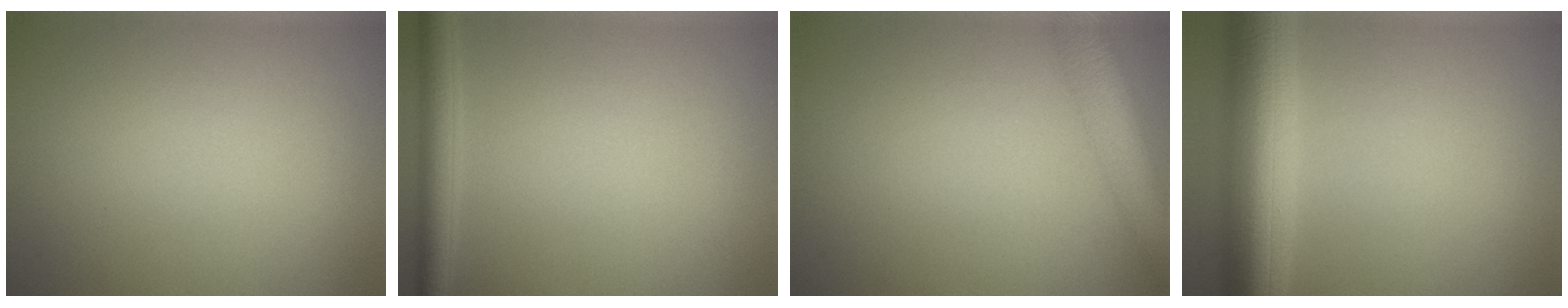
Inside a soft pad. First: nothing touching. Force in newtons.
{"total": 2.8, "press": 2.8, "slide": 0.2}
{"total": 4.9, "press": 4.9, "slide": 0.2}
{"total": 8.9, "press": 8.9, "slide": 0.2}